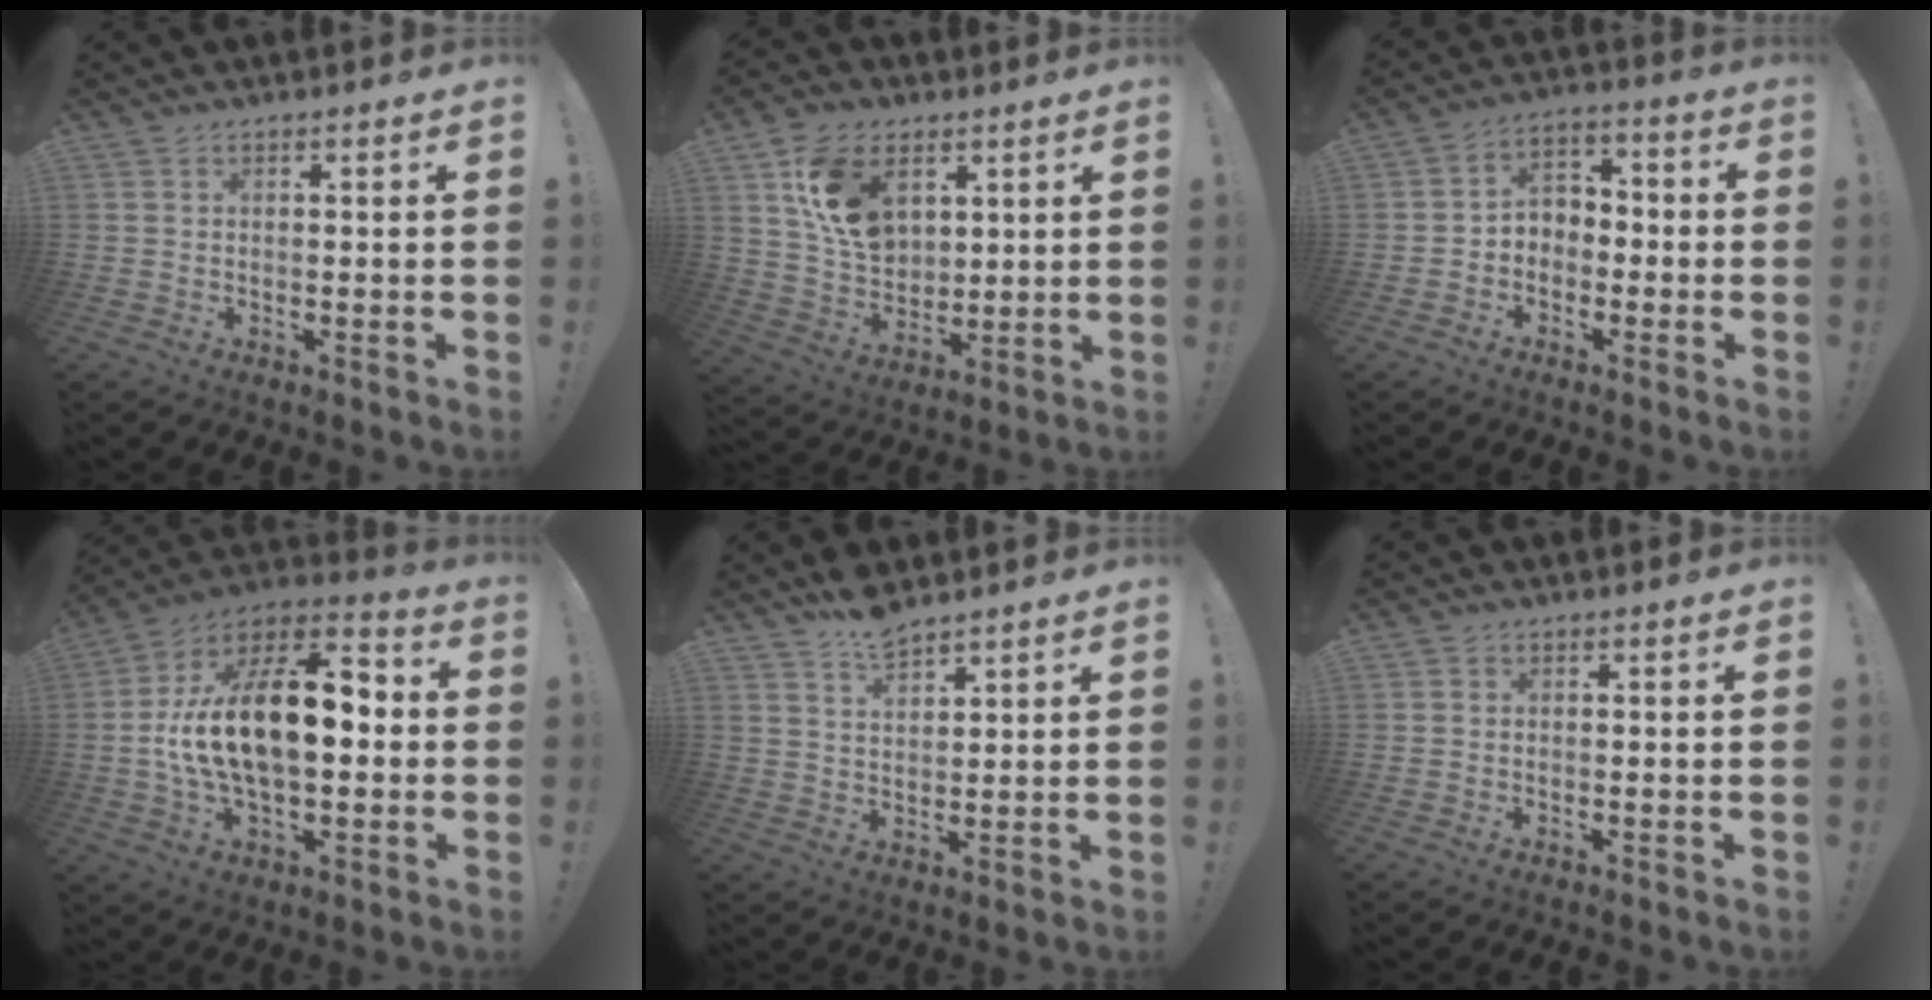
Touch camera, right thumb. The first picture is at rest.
{"total": 14.0, "force": [6.2, 9.8, 7.9], "torque": [-0.130, -0.015, 0.120]}
{"total": 5.6, "force": [-2.6, 4.7, 1.4], "torque": [-0.026, 0.021, -0.048]}
{"total": 22.3, "force": [0.1, 11.6, 19.0], "torque": [-0.325, 0.002, 0.002]}
{"total": 6.7, "force": [5.6, 2.3, 3.0], "torque": [-0.040, -0.035, 0.099]}
{"total": 0.6, "force": [0.0, 0.6, -0.1], "torque": [0.001, 0.004, 0.001]}